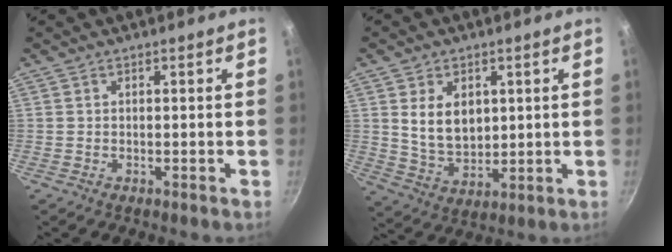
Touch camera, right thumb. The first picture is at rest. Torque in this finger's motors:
{"motor_torque": [-0.83, 0.93, 0.21, 0.34, 0.18]}